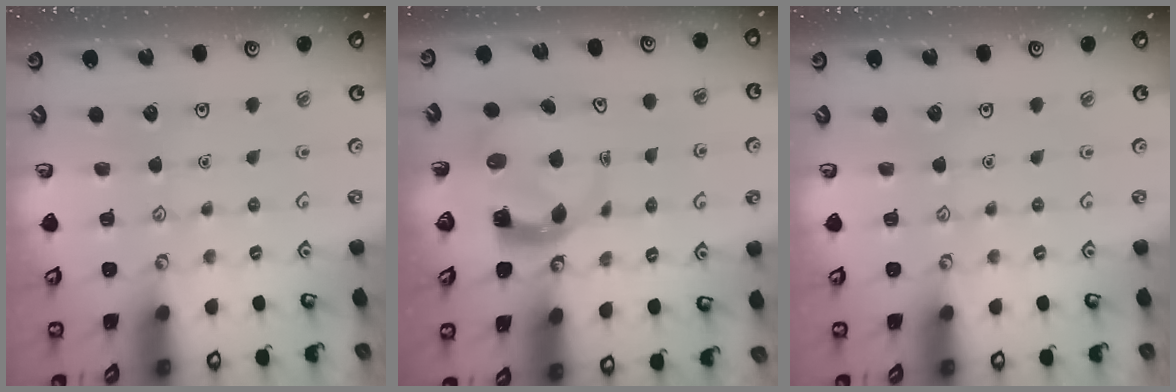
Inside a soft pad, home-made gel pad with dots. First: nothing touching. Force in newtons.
{"total": 4.0, "press": 3.9, "slide": 0.6}
{"total": 0.0}